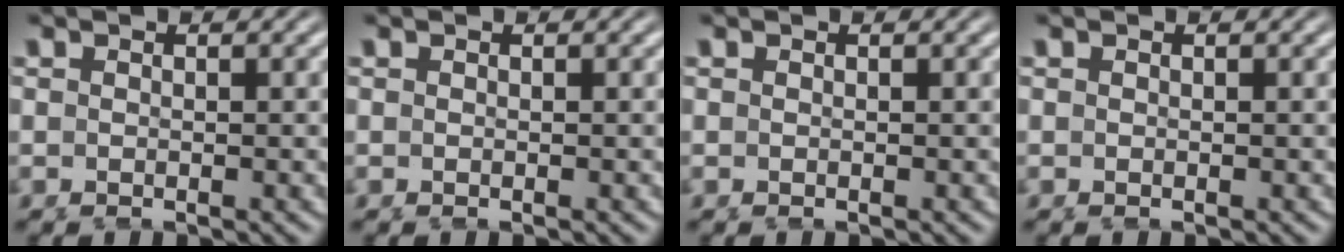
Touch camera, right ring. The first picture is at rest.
{"total": 0.0}
{"total": 0.0}
{"total": 0.0}